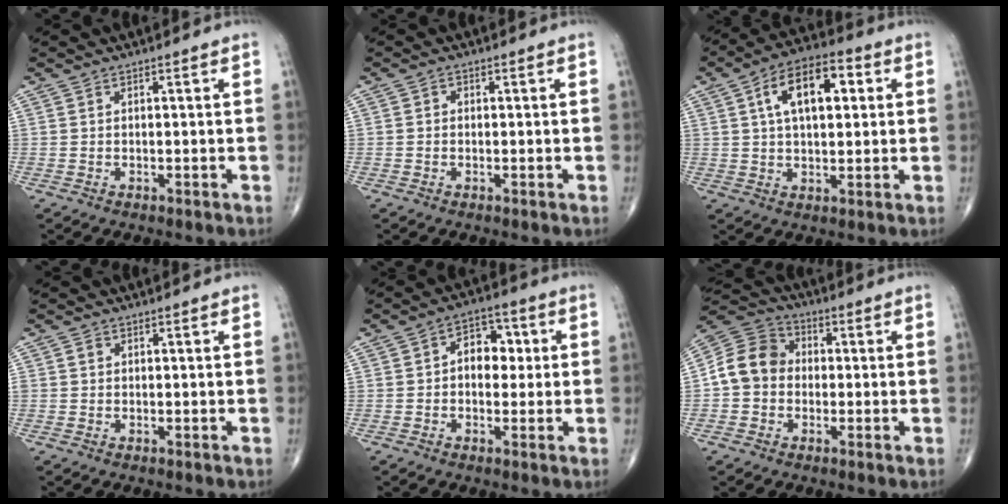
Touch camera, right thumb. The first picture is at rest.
{"total": 0.8, "force": [-0.1, 0.7, 0.3], "torque": [0.002, 0.003, -0.006]}
{"total": 12.8, "force": [3.4, 6.7, 10.4], "torque": [-0.155, 0.017, 0.048]}
{"total": 0.9, "force": [0.2, 0.8, 0.4], "torque": [-0.002, 0.002, 0.002]}
{"total": 7.5, "force": [0.6, 5.3, 5.2], "torque": [-0.039, 0.019, 0.001]}
{"total": 9.8, "force": [-0.5, 8.4, 5.1], "torque": [-0.080, 0.033, -0.023]}